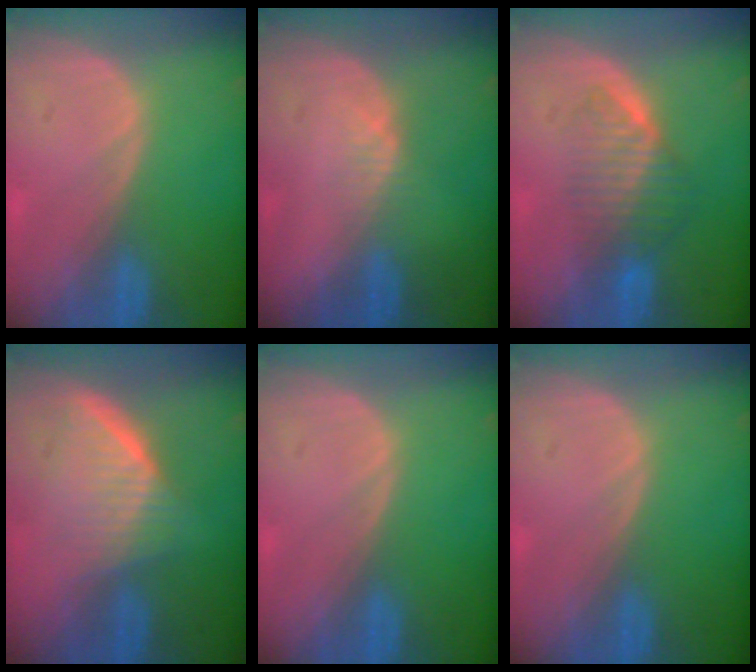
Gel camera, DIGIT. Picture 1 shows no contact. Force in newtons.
{"total": 1.7, "press": 1.5, "slide": 0.8}
{"total": 6.5, "press": 5.8, "slide": 2.9}
{"total": 6.7, "press": 6.0, "slide": 2.9}
{"total": 0.0}
{"total": 0.0}